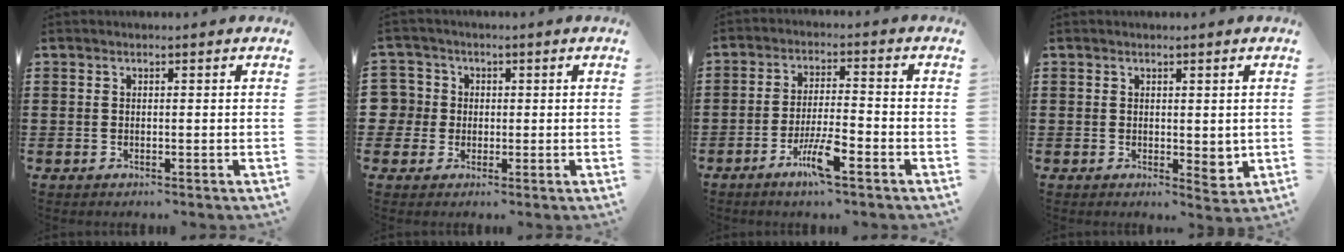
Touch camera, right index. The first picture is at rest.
{"total": 3.8, "force": [0.0, 3.8, 0.3], "torque": [-0.032, 0.009, -0.003]}
{"total": 6.9, "force": [-3.7, 1.0, 5.7], "torque": [-0.117, -0.008, -0.069]}
{"total": 2.6, "force": [0.8, 1.5, 2.0], "torque": [-0.030, -0.001, 0.015]}